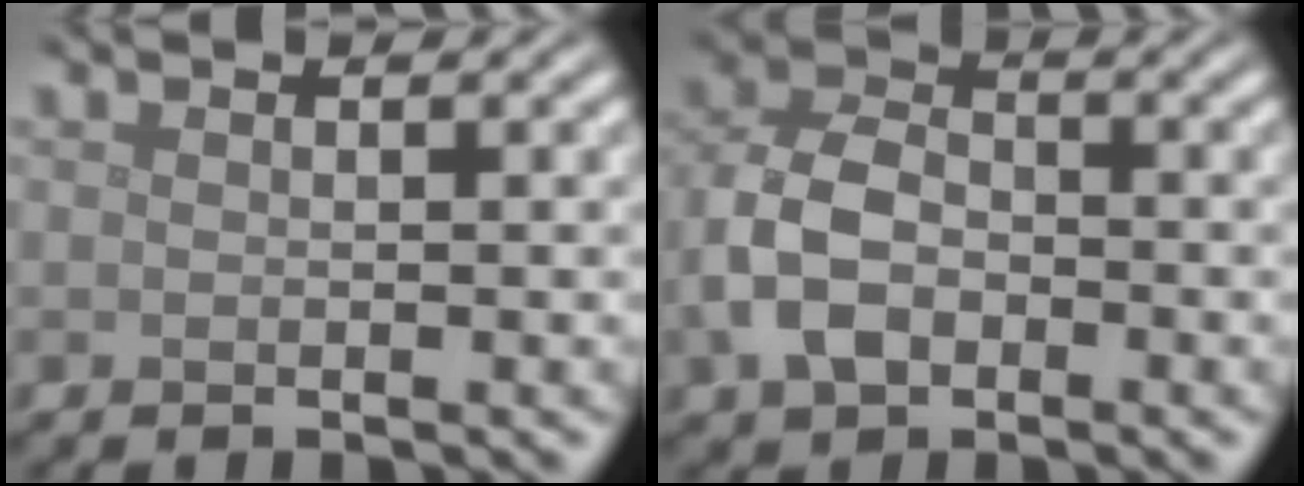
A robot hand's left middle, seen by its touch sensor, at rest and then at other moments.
{"total": 5.5, "force": [-1.5, 3.9, 3.6], "torque": [-0.086, 0.005, -0.037]}